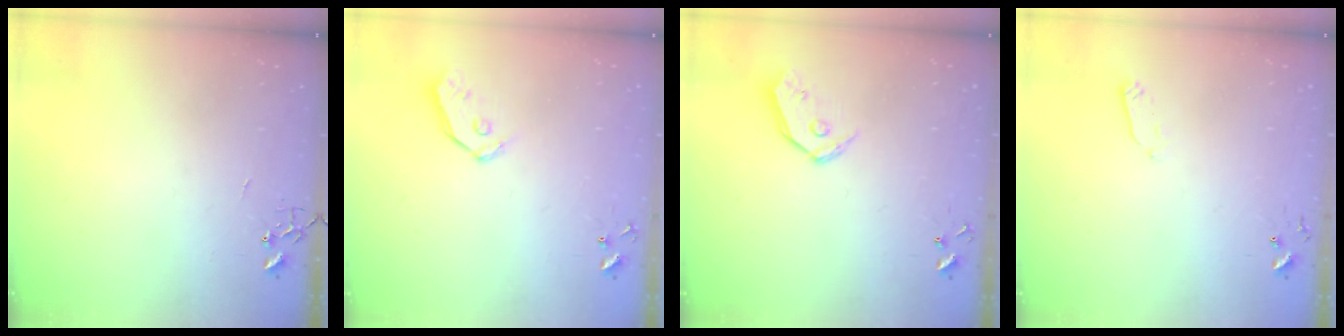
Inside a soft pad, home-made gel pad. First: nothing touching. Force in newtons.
{"total": 4.8, "press": 4.8, "slide": 0.5}
{"total": 8.7, "press": 8.6, "slide": 1.3}
{"total": 3.7, "press": 3.6, "slide": 0.8}